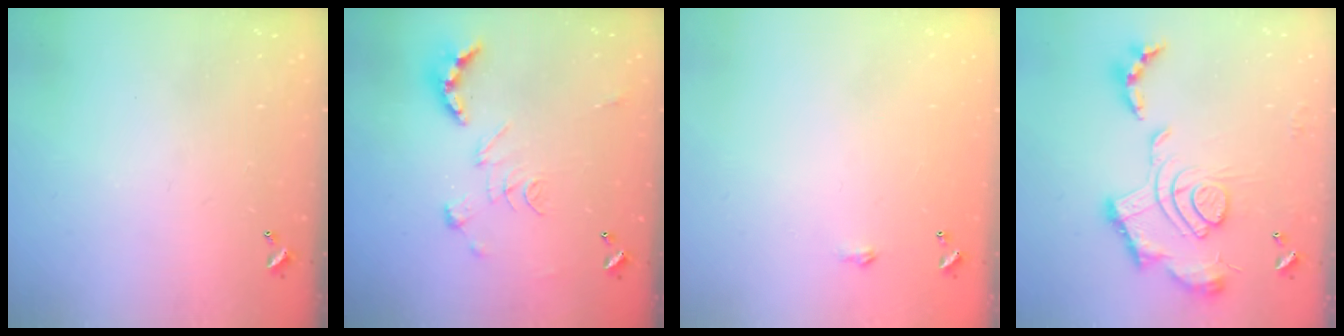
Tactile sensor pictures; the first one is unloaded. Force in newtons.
{"total": 2.5, "press": 2.0, "slide": 1.5}
{"total": 1.8, "press": 1.8, "slide": 0.3}
{"total": 2.4, "press": 1.9, "slide": 1.5}